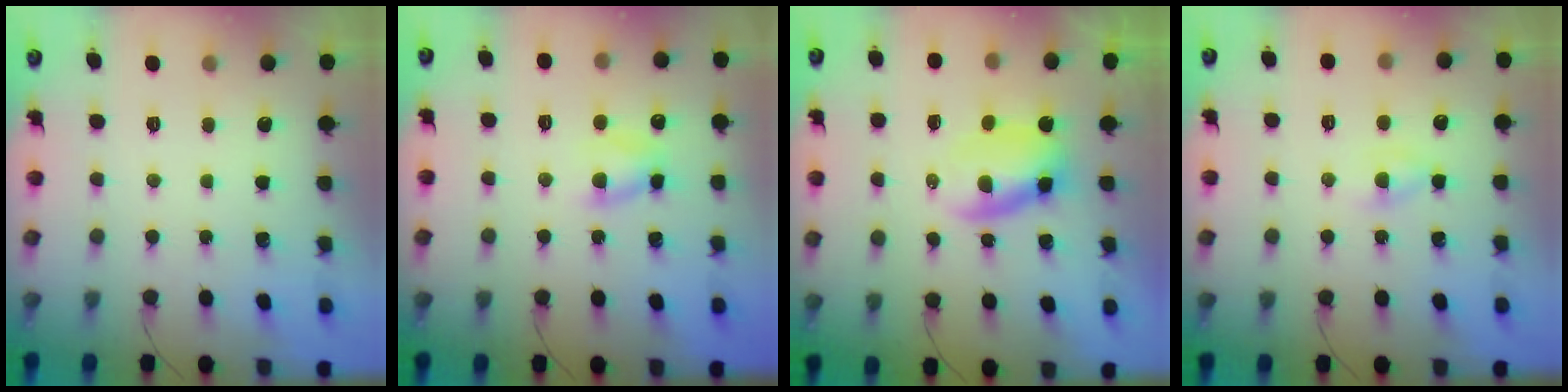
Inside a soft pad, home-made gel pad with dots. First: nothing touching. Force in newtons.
{"total": 5.3, "press": 5.2, "slide": 1.2}
{"total": 4.4, "press": 4.3, "slide": 1.0}
{"total": 2.2, "press": 2.1, "slide": 0.9}